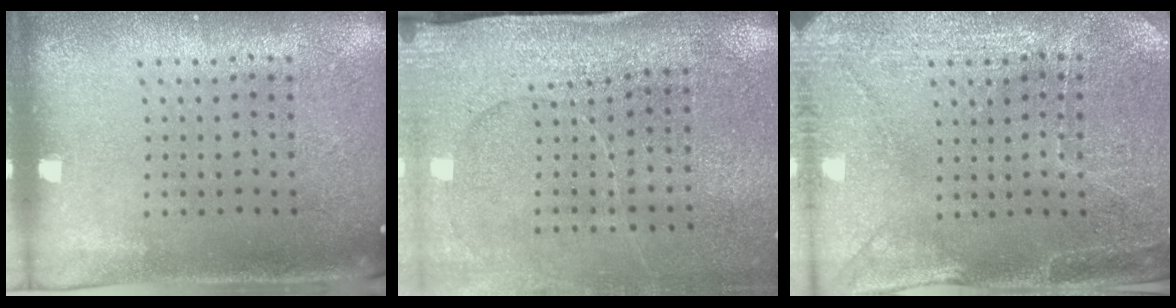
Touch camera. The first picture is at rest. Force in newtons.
{"total": 3.0, "press": 2.8, "slide": 1.1}
{"total": 2.9, "press": 2.8, "slide": 0.3}